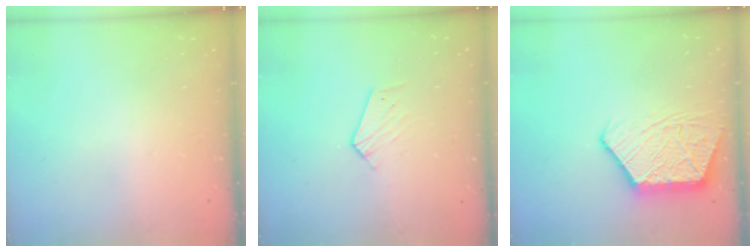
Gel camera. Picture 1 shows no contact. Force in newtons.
{"total": 4.2, "press": 4.2, "slide": 0.4}
{"total": 12.8, "press": 12.7, "slide": 1.2}